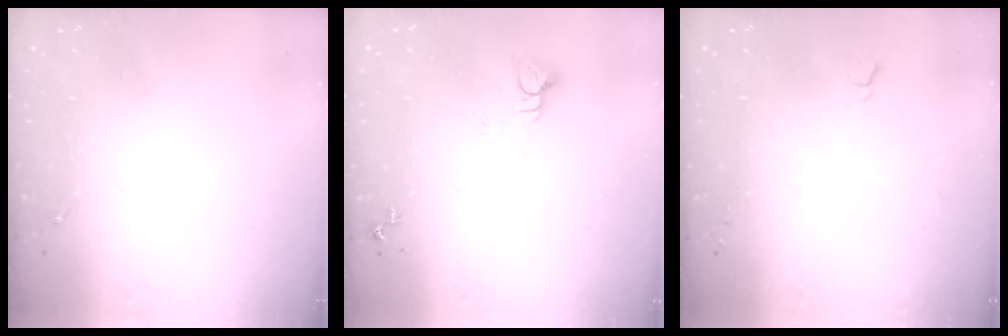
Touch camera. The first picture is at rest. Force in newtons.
{"total": 5.6, "press": 5.6, "slide": 0.4}
{"total": 4.1, "press": 4.0, "slide": 0.6}